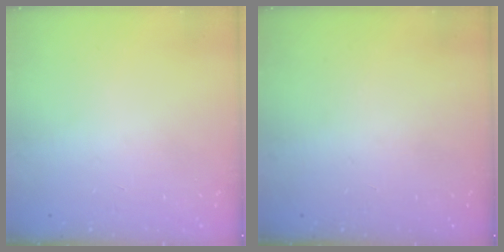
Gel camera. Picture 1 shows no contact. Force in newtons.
{"total": 0.0}